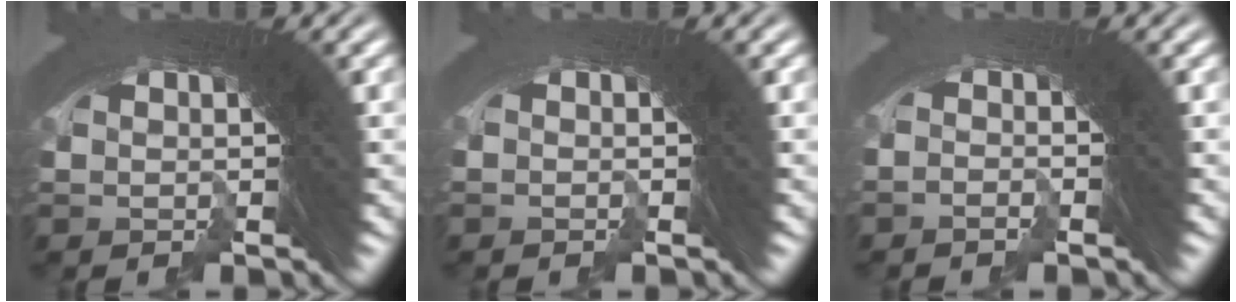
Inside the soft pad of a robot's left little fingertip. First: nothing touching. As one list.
[{"total": 1.7, "force": [-0.6, -0.9, -1.3], "torque": [0.023, -0.003, -0.008]}, {"total": 2.7, "force": [-1.0, -1.4, -2.0], "torque": [0.042, 0.000, -0.018]}]